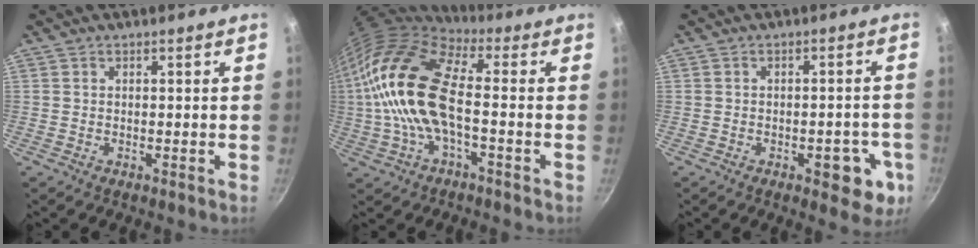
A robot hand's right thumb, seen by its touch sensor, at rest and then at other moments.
{"total": 18.6, "force": [-1.1, 8.1, 16.7], "torque": [-0.352, 0.038, -0.026]}
{"total": 7.3, "force": [-3.1, 3.3, 5.7], "torque": [-0.045, 0.019, -0.032]}